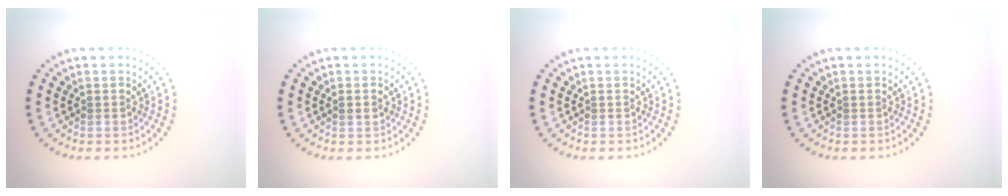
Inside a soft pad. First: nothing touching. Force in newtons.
{"total": 1.2, "press": 1.2, "slide": 0.2}
{"total": 0.0}
{"total": 0.0}